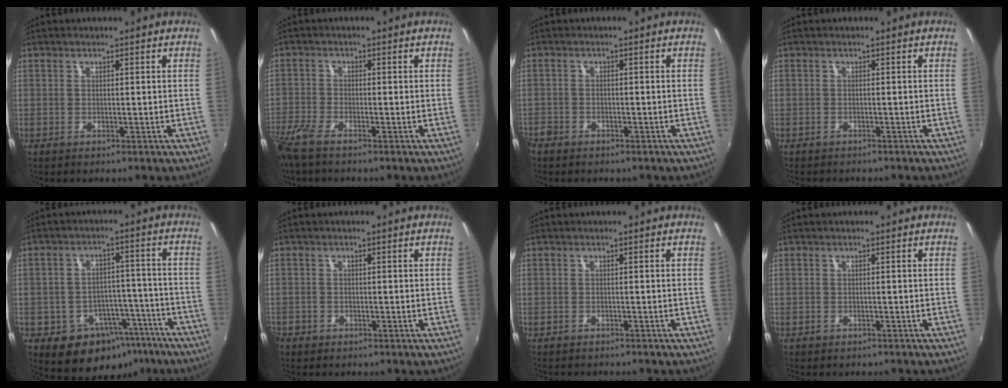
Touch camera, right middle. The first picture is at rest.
{"total": 5.6, "force": [-4.4, 1.1, 3.3], "torque": [-0.089, -0.020, -0.090]}
{"total": 3.9, "force": [-2.9, 2.4, 0.8], "torque": [-0.030, -0.006, -0.054]}
{"total": 2.2, "force": [-2.0, 0.5, 0.6], "torque": [-0.018, -0.013, -0.031]}
{"total": 13.2, "force": [-7.8, 9.2, 5.4], "torque": [-0.099, 0.027, -0.081]}
{"total": 2.0, "force": [-1.6, 1.2, 0.2], "torque": [-0.011, -0.002, -0.031]}
{"total": 2.3, "force": [-2.2, 0.4, 0.5], "torque": [-0.020, -0.014, -0.034]}
{"total": 1.5, "force": [-1.3, 0.5, 0.3], "torque": [-0.013, -0.007, -0.017]}